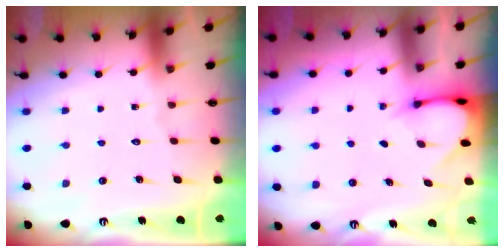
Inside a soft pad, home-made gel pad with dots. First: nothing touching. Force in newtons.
{"total": 3.1, "press": 3.1, "slide": 0.2}